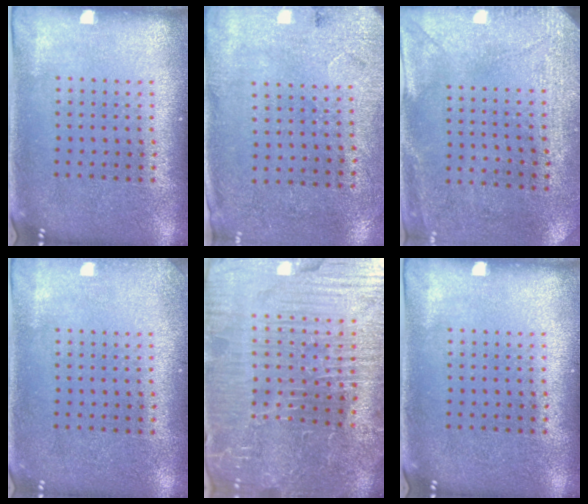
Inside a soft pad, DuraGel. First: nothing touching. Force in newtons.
{"total": 2.6, "press": 2.1, "slide": 1.5}
{"total": 3.0, "press": 2.3, "slide": 1.9}
{"total": 1.1, "press": 1.1, "slide": 0.1}
{"total": 5.6, "press": 5.4, "slide": 1.6}
{"total": 0.0}